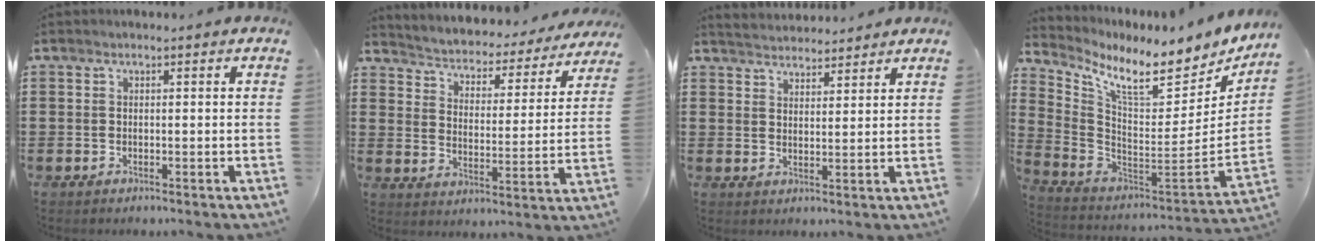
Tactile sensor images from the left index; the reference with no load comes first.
{"total": 2.4, "force": [2.3, 0.6, 0.0], "torque": [-0.020, -0.026, 0.027]}
{"total": 3.2, "force": [3.2, 0.4, -0.2], "torque": [-0.007, -0.010, 0.058]}
{"total": 8.7, "force": [6.7, 1.6, 5.4], "torque": [-0.122, -0.058, 0.109]}